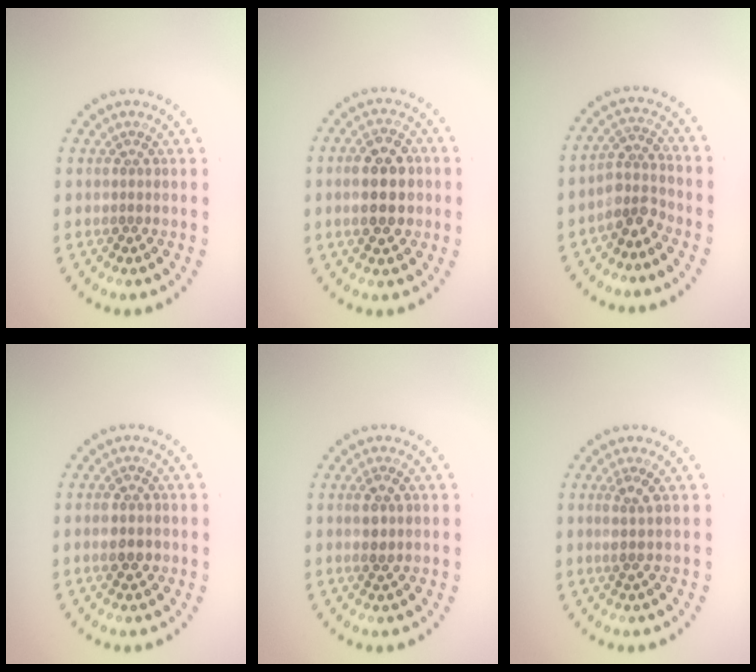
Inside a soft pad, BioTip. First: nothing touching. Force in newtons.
{"total": 5.2, "press": 5.2, "slide": 0.2}
{"total": 2.8, "press": 2.0, "slide": 1.9}
{"total": 2.0, "press": 2.0, "slide": 0.3}
{"total": 1.8, "press": 1.8, "slide": 0.5}
{"total": 1.6, "press": 1.2, "slide": 1.0}